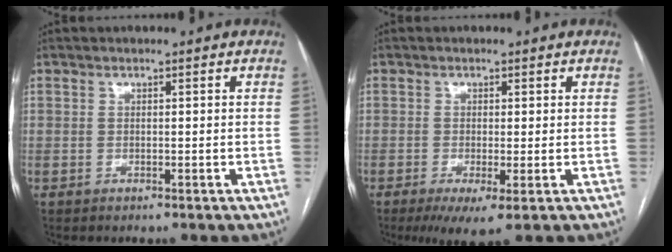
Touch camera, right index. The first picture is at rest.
{"total": 4.8, "force": [-2.2, 0.9, 4.2], "torque": [-0.066, -0.013, -0.031]}